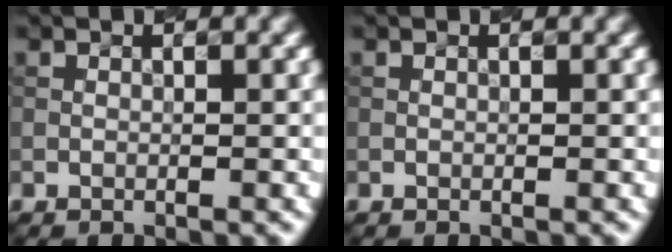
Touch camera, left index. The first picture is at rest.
{"total": 0.0}